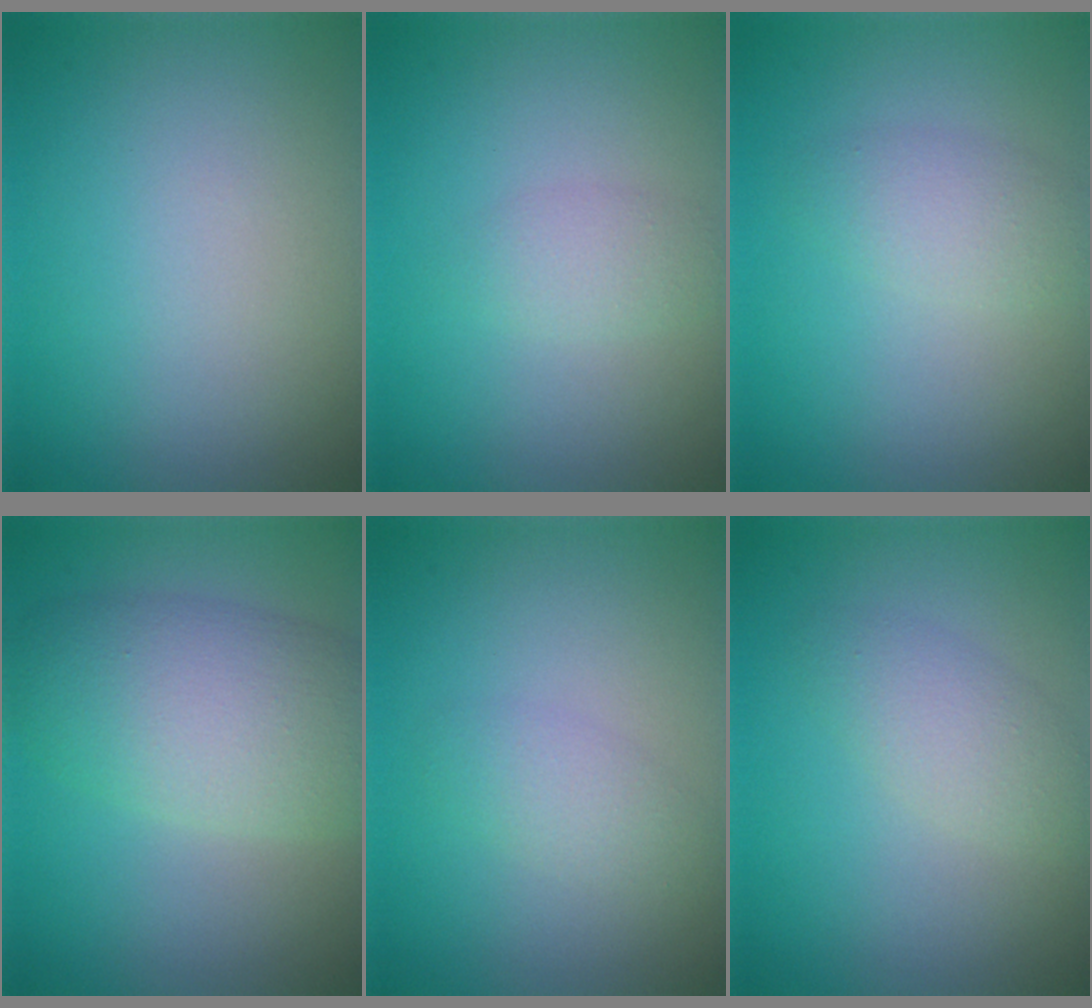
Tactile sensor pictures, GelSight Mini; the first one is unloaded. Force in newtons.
{"total": 1.5, "press": 1.5, "slide": 0.0}
{"total": 2.2, "press": 2.2, "slide": 0.0}
{"total": 7.1, "press": 7.1, "slide": 0.4}
{"total": 1.7, "press": 1.7, "slide": 0.1}
{"total": 2.5, "press": 2.5, "slide": 0.0}